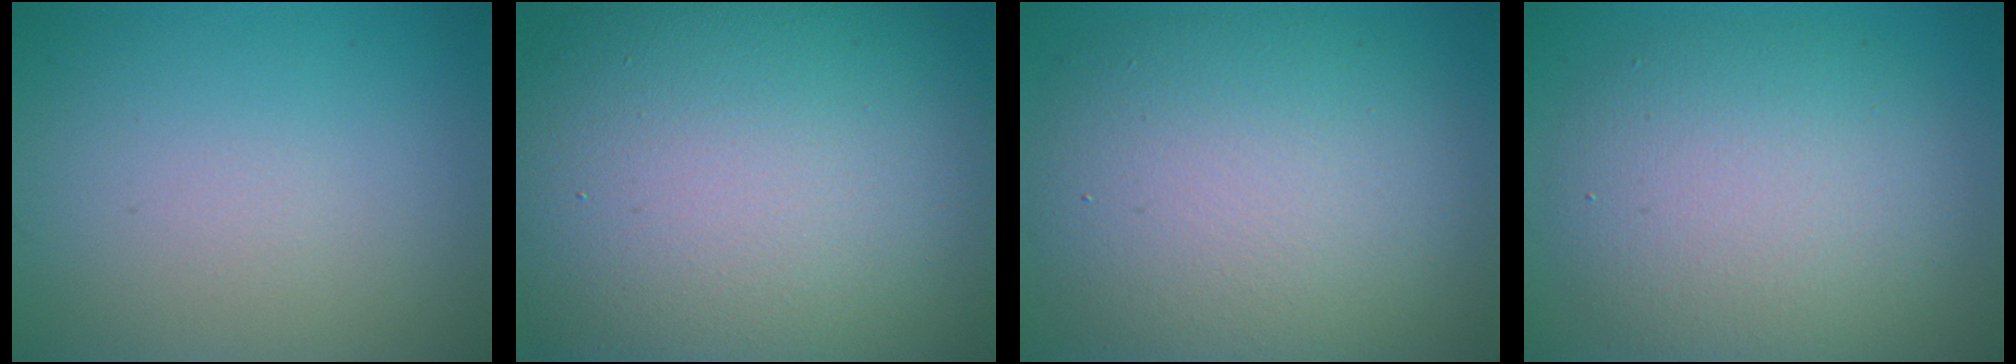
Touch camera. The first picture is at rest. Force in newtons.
{"total": 17.7, "press": 17.7, "slide": 1.2}
{"total": 10.5, "press": 10.5, "slide": 0.5}
{"total": 7.7, "press": 7.7, "slide": 0.7}